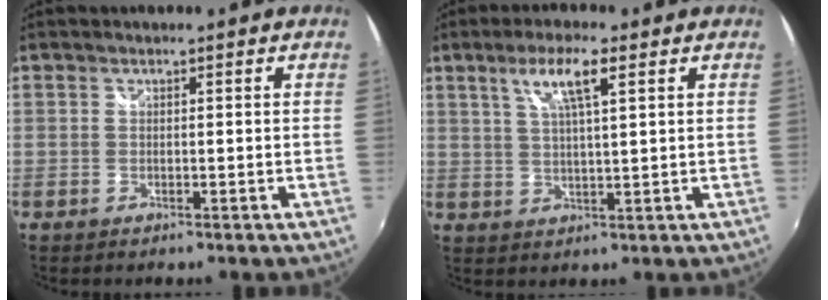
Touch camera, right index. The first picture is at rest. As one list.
[{"total": 6.6, "force": [3.2, 0.9, 5.7], "torque": [-0.107, 0.005, 0.058]}]